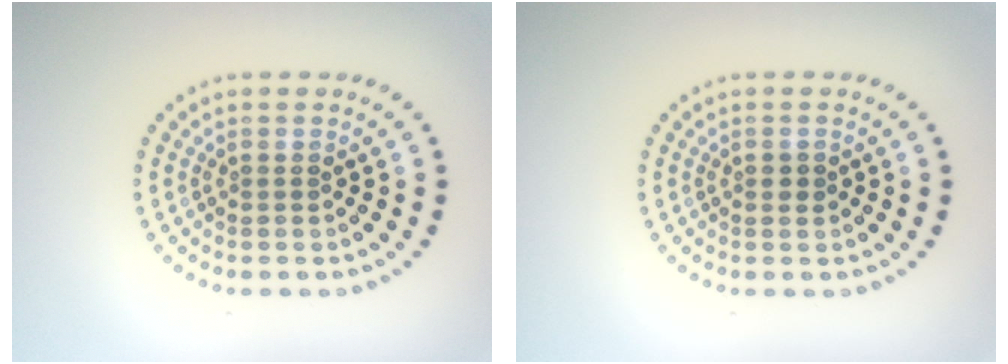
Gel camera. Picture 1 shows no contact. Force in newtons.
{"total": 0.9, "press": 0.9, "slide": 0.0}